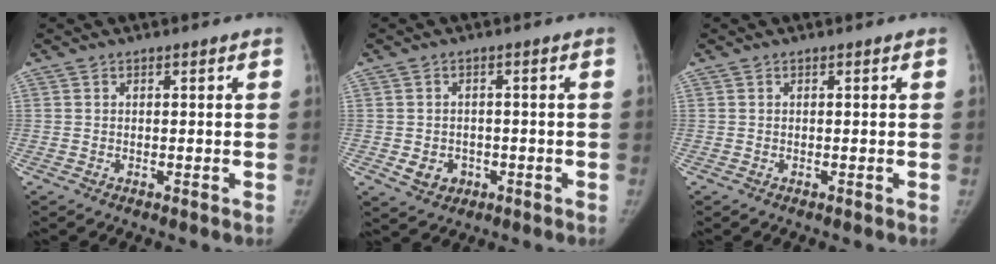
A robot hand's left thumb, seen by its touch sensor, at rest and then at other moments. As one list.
[{"total": 4.3, "force": [-1.3, 3.6, 1.8], "torque": [-0.013, 0.009, -0.009]}, {"total": 0.0}]